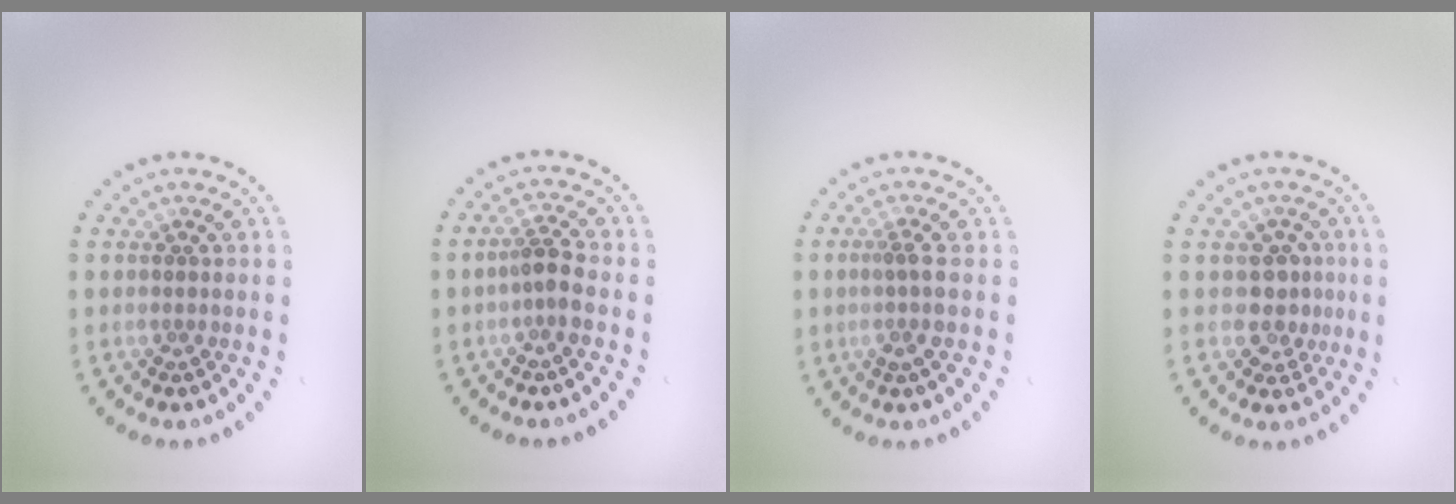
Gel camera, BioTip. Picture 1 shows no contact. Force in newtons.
{"total": 1.9, "press": 1.6, "slide": 1.1}
{"total": 1.9, "press": 1.5, "slide": 1.1}
{"total": 2.4, "press": 2.0, "slide": 1.3}